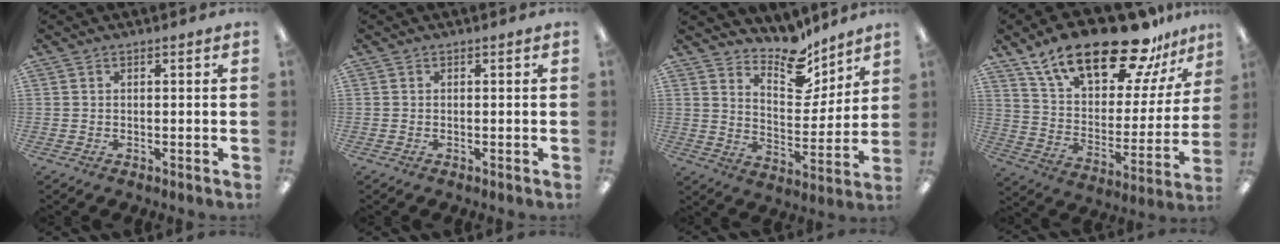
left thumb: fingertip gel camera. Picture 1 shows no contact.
{"total": 0.0}
{"total": 12.4, "force": [10.4, 5.2, 4.2], "torque": [-0.060, -0.083, 0.190]}
{"total": 24.0, "force": [17.4, 8.9, 13.9], "torque": [-0.239, -0.108, 0.300]}